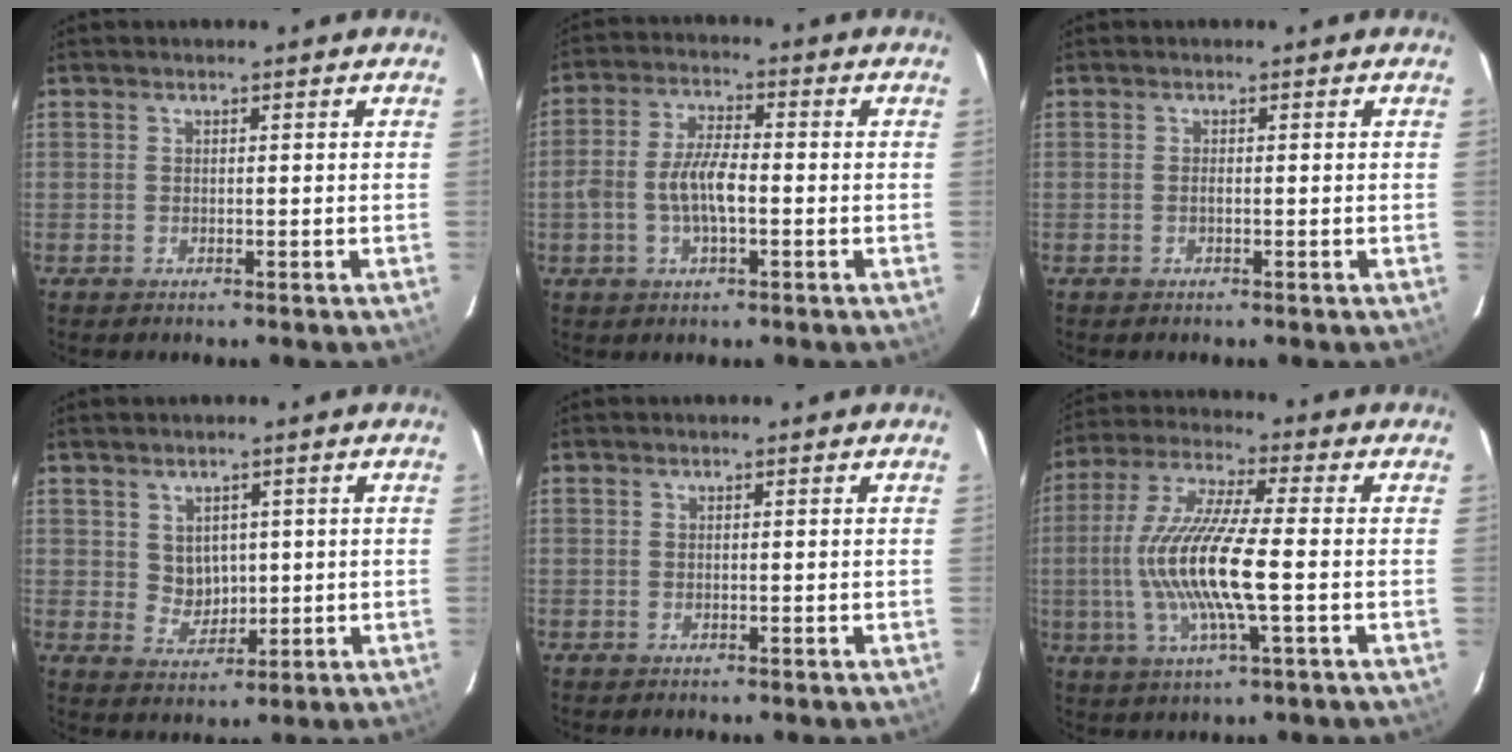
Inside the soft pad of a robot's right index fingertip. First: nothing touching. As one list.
[{"total": 7.2, "force": [-1.5, 2.8, 6.5], "torque": [-0.132, 0.009, -0.029]}, {"total": 0.6, "force": [-0.1, 0.1, 0.5], "torque": [-0.009, 0.001, -0.003]}, {"total": 4.6, "force": [1.2, 4.0, 1.9], "torque": [-0.030, 0.004, 0.035]}, {"total": 0.0}, {"total": 15.1, "force": [-2.0, 2.0, 14.9], "torque": [-0.296, -0.004, -0.038]}]